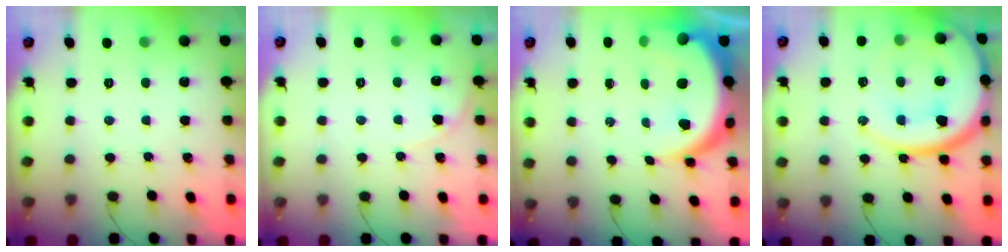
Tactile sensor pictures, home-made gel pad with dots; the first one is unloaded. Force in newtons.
{"total": 4.0, "press": 3.9, "slide": 0.3}
{"total": 13.2, "press": 13.2, "slide": 1.1}
{"total": 28.1, "press": 27.7, "slide": 4.8}